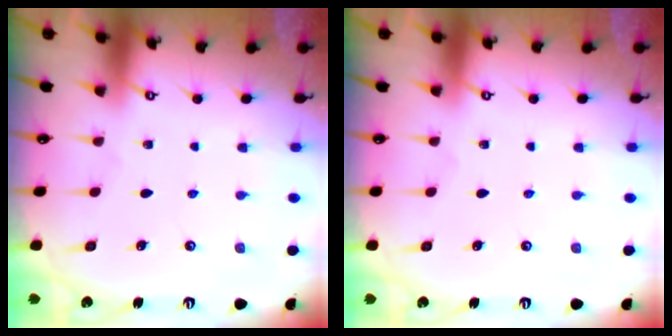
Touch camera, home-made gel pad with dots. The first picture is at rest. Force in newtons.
{"total": 0.0}